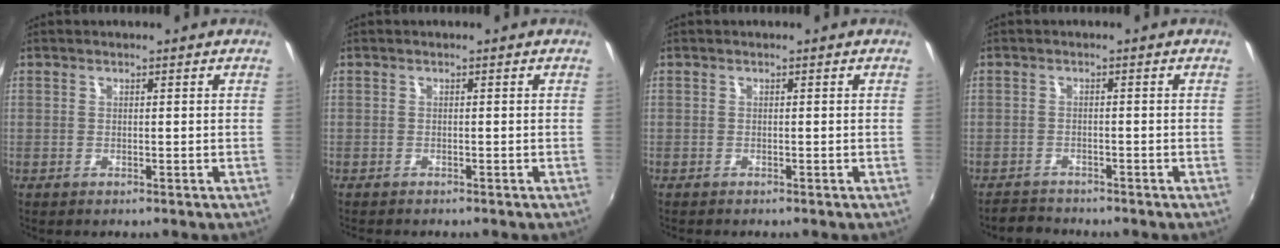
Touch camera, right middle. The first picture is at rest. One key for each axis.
{"total": 0.7, "fx": -0.7, "fy": 0.1, "fz": 0.3, "tx": -0.006, "ty": -0.007, "tz": -0.011}
{"total": 0.0}
{"total": 2.7, "fx": -2.6, "fy": 0.7, "fz": 0.0, "tx": -0.013, "ty": -0.006, "tz": -0.051}